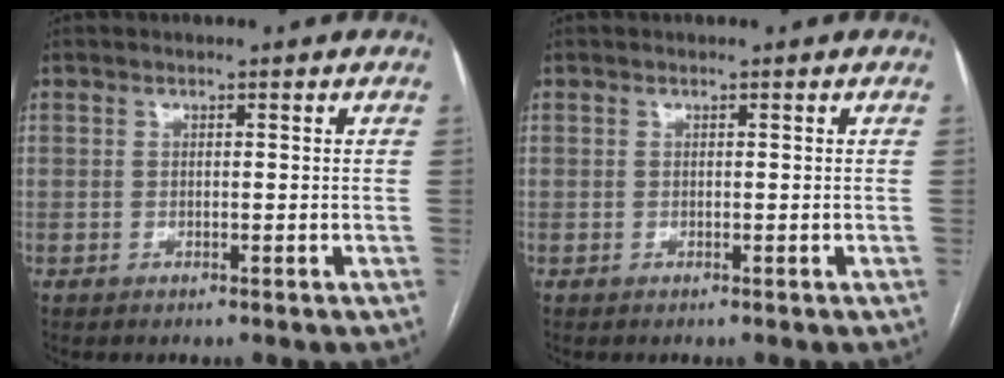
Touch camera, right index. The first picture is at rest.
{"total": 0.0}